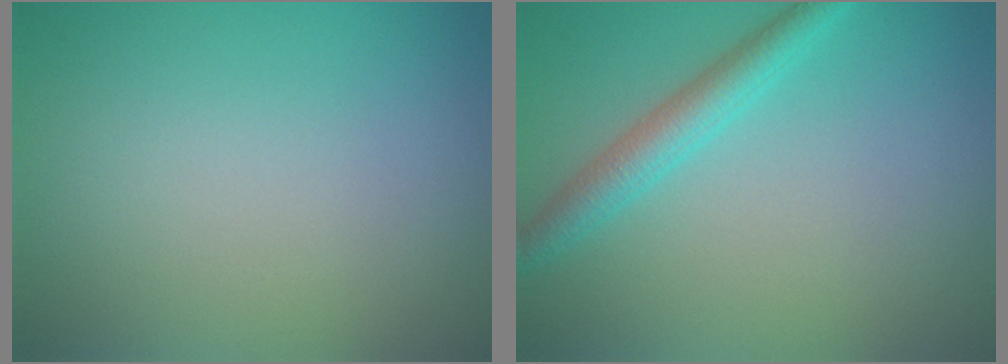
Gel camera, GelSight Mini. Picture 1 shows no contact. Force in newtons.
{"total": 2.9, "press": 2.9, "slide": 0.1}